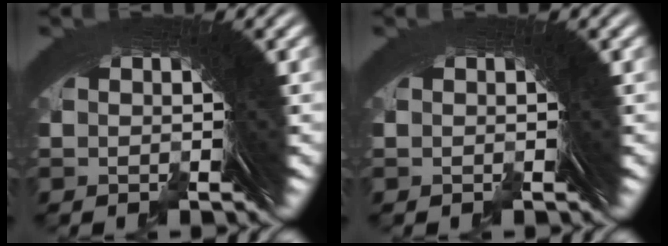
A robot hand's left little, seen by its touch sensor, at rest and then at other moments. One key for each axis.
{"total": 0.0}